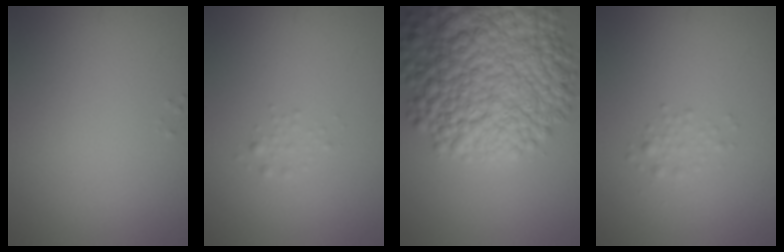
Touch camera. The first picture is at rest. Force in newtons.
{"total": 0.8, "press": 0.8, "slide": 0.0}
{"total": 13.7, "press": 13.7, "slide": 0.6}
{"total": 1.2, "press": 1.2, "slide": 0.0}